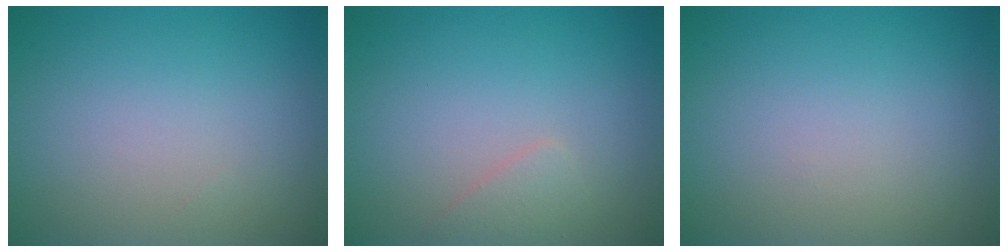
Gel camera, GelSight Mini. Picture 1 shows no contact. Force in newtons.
{"total": 1.1, "press": 1.1, "slide": 0.1}
{"total": 0.0}